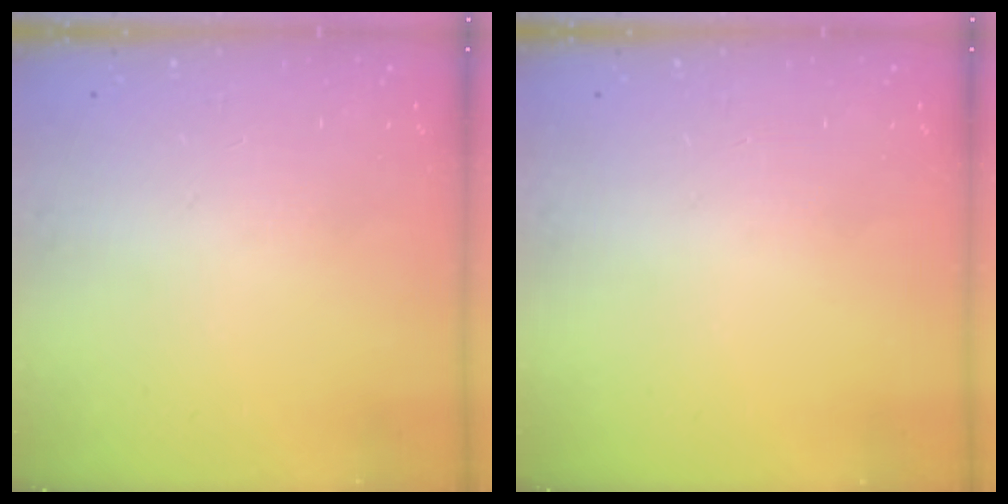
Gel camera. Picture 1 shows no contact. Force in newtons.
{"total": 0.0}